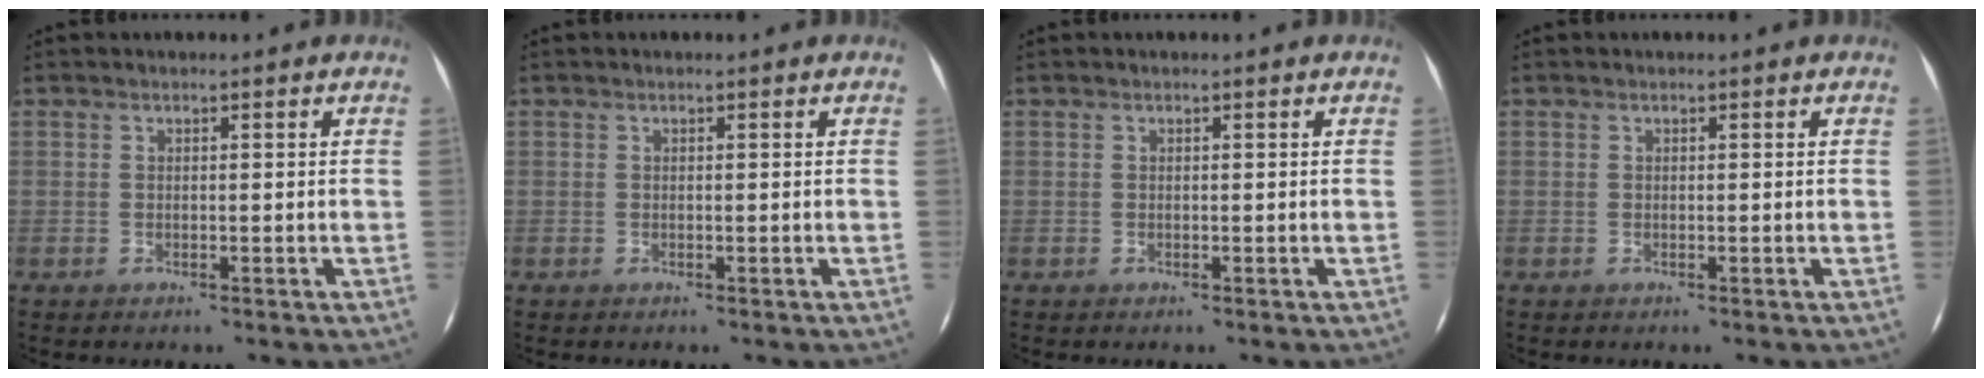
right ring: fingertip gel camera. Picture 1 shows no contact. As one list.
[{"total": 0.0}, {"total": 0.0}, {"total": 0.0}]